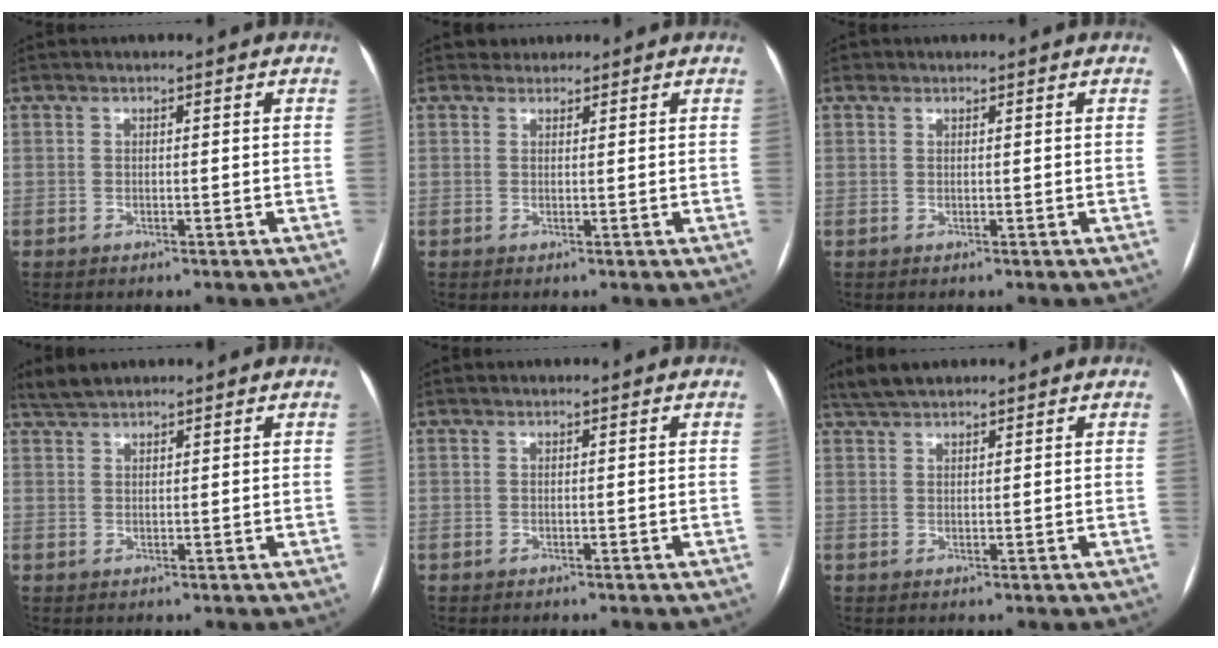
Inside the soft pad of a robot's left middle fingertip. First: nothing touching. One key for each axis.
{"total": 1.4, "fx": 1.2, "fy": 0.7, "fz": -0.3, "tx": 0.007, "ty": 0.009, "tz": 0.015}
{"total": 0.8, "fx": 0.5, "fy": 0.6, "fz": 0.0, "tx": 0.002, "ty": 0.001, "tz": 0.007}
{"total": 3.0, "fx": 2.8, "fy": 0.6, "fz": 0.9, "tx": -0.022, "ty": 0.018, "tz": 0.055}
{"total": 0.0}
{"total": 4.0, "fx": 3.5, "fy": 1.1, "fz": 1.6, "tx": -0.035, "ty": 0.022, "tz": 0.067}